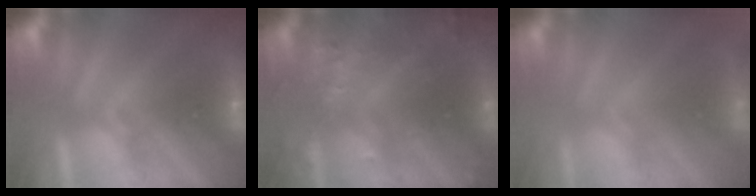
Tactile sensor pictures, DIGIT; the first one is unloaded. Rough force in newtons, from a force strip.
{"total": 8.6}
{"total": 10.1}